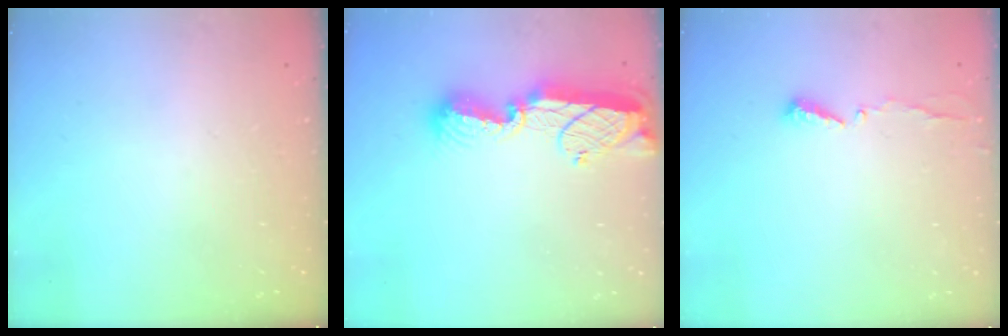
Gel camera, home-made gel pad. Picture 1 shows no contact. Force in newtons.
{"total": 12.4, "press": 12.4, "slide": 1.0}
{"total": 4.8, "press": 4.8, "slide": 0.3}